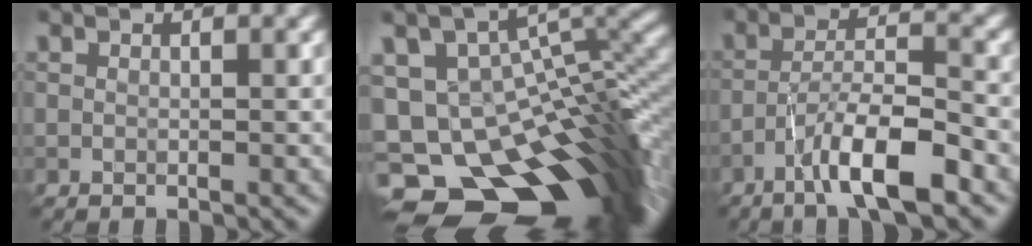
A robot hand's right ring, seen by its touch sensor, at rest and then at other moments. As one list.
[{"total": 15.6, "force": [-8.1, 8.7, 10.2], "torque": [-0.165, -0.002, -0.097]}, {"total": 6.9, "force": [-4.1, 1.4, 5.4], "torque": [-0.090, 0.010, -0.075]}]